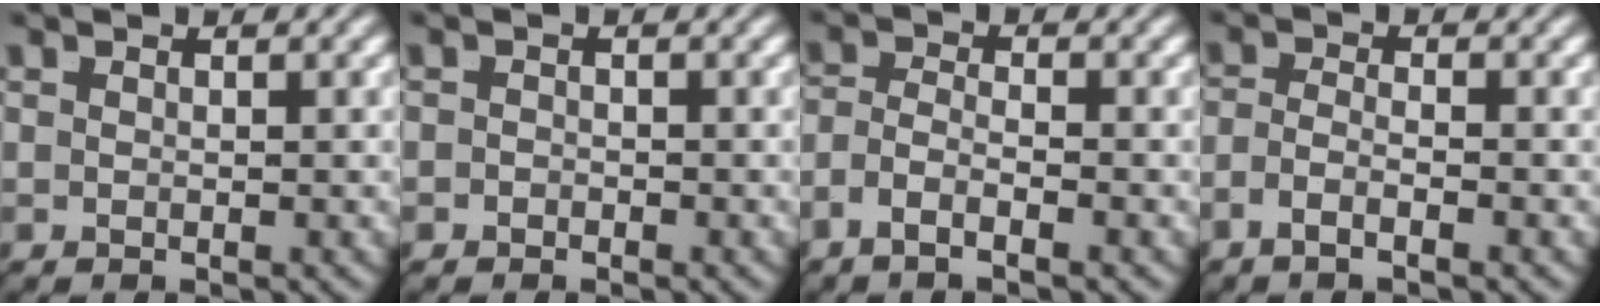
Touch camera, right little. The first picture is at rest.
{"total": 1.0, "force": [-0.9, 0.0, -0.3], "torque": [0.011, -0.008, -0.013]}
{"total": 3.0, "force": [-1.8, 1.2, 2.0], "torque": [-0.042, -0.015, -0.029]}
{"total": 2.4, "force": [-1.7, 0.4, 1.6], "torque": [-0.032, -0.012, -0.027]}